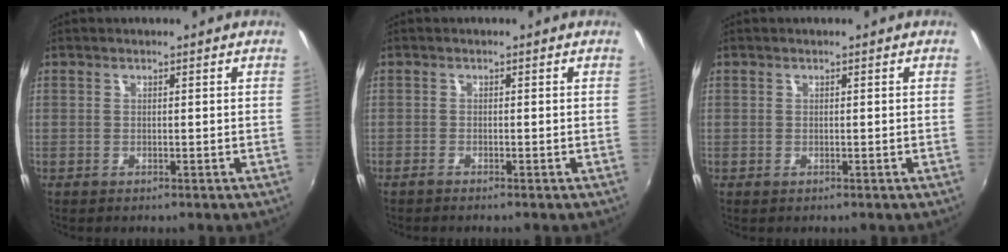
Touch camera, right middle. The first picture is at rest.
{"total": 0.9, "force": [-0.8, 0.0, 0.4], "torque": [-0.008, -0.003, -0.017]}
{"total": 0.0}